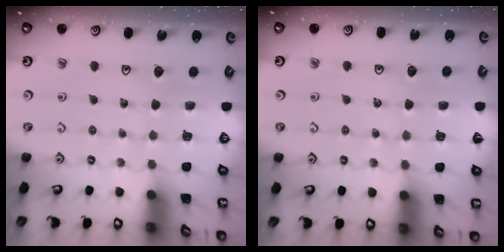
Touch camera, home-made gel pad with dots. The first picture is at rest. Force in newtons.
{"total": 2.1, "press": 2.1, "slide": 0.4}